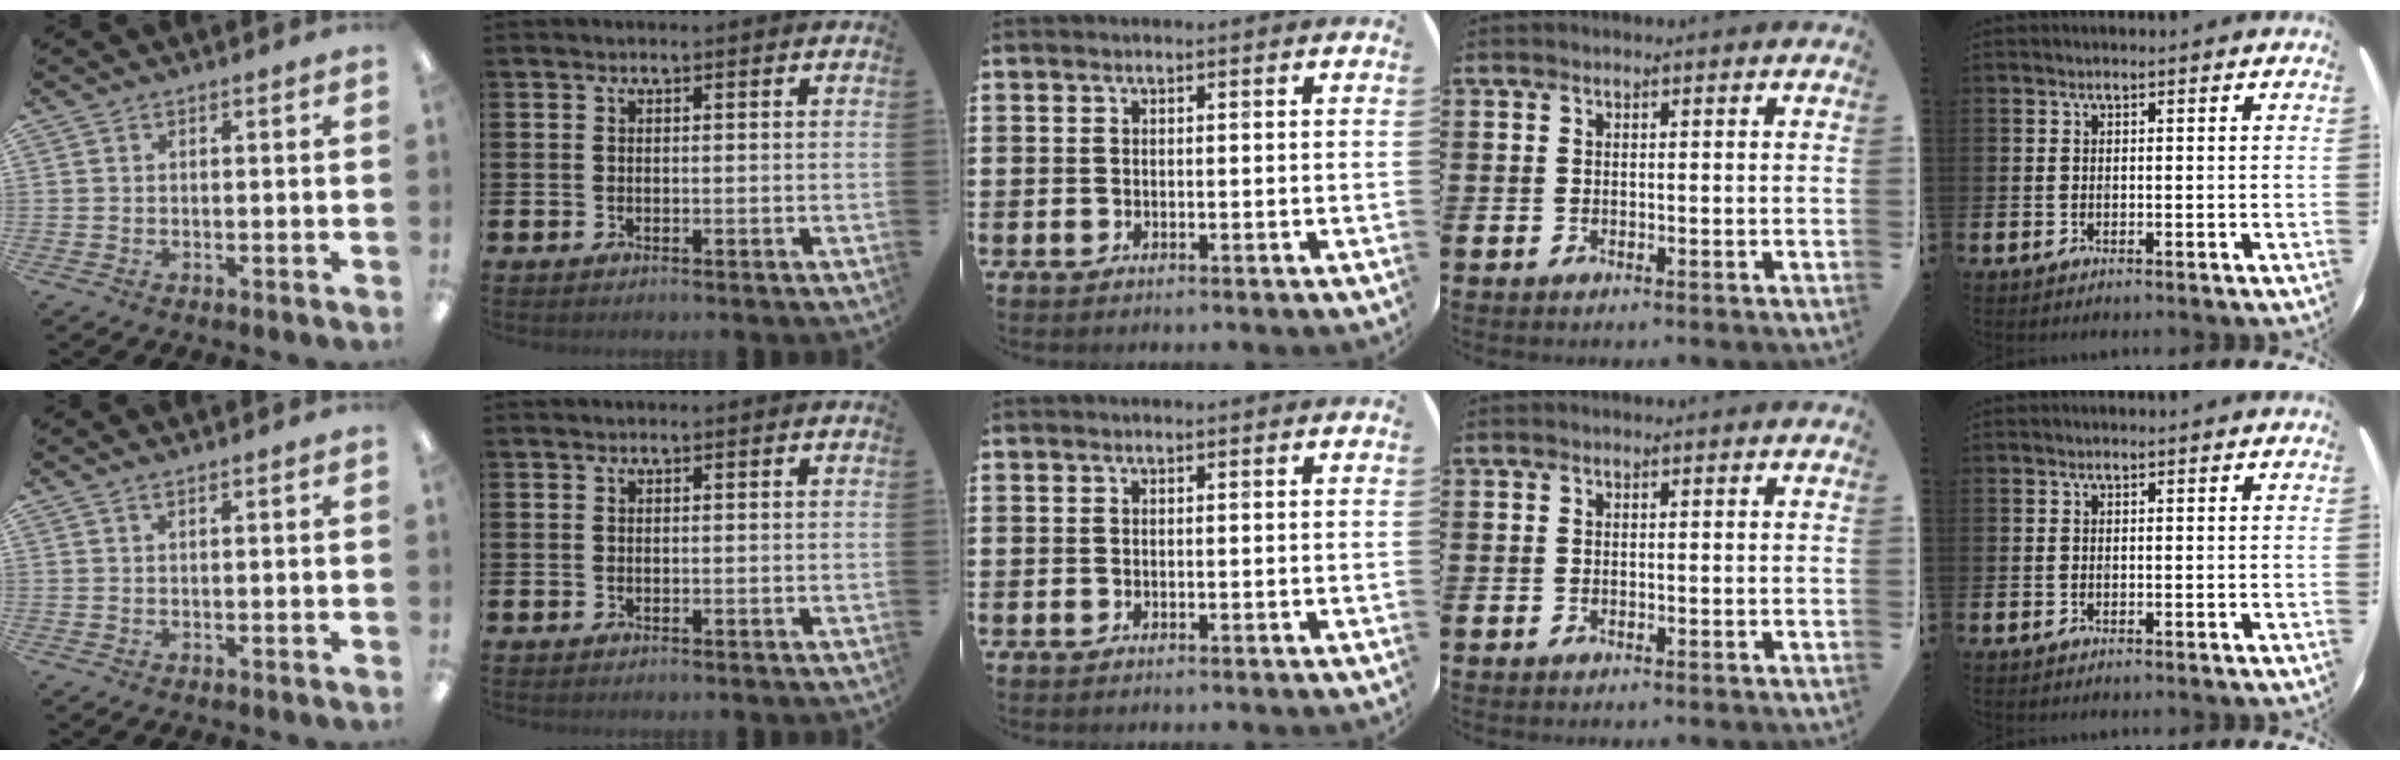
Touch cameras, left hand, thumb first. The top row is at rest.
{"thumb": {"total": 0.5, "force": [0.3, 0.1, 0.5], "torque": [-0.010, 0.000, 0.004]}}